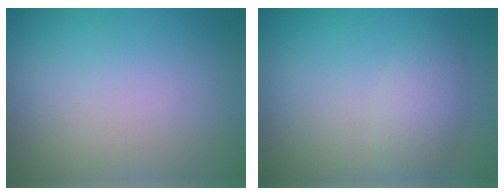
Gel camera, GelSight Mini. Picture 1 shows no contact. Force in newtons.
{"total": 2.6, "press": 2.6, "slide": 0.1}